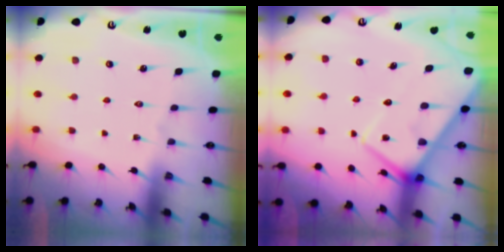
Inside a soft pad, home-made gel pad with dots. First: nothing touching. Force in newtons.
{"total": 8.3, "press": 8.3, "slide": 0.8}